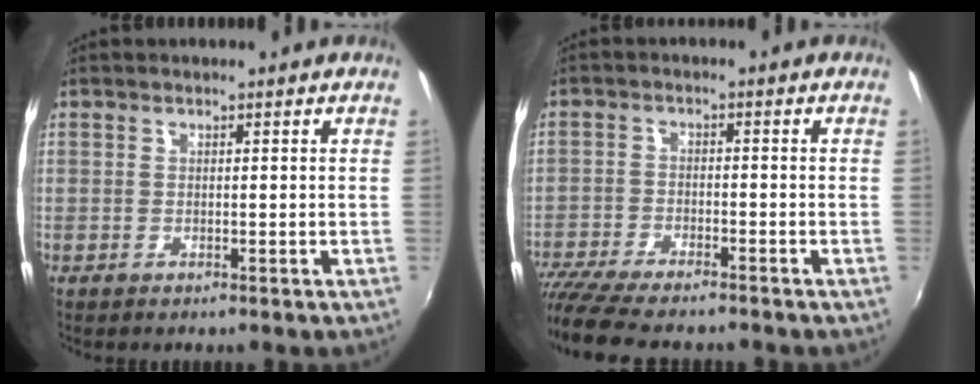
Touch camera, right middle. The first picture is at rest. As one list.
[{"total": 12.2, "force": [-10.5, 2.2, 5.8], "torque": [-0.135, -0.042, -0.183]}]